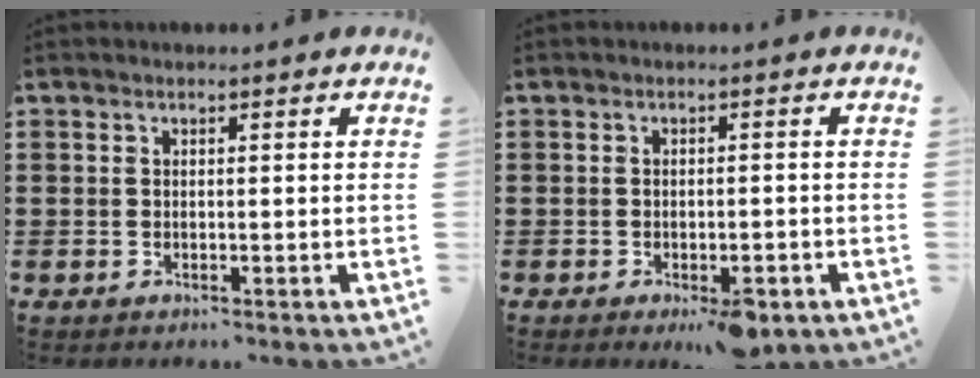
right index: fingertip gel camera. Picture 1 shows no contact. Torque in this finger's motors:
{"motor_torque": [1.43, 0.71, 0.23, 0.07]}